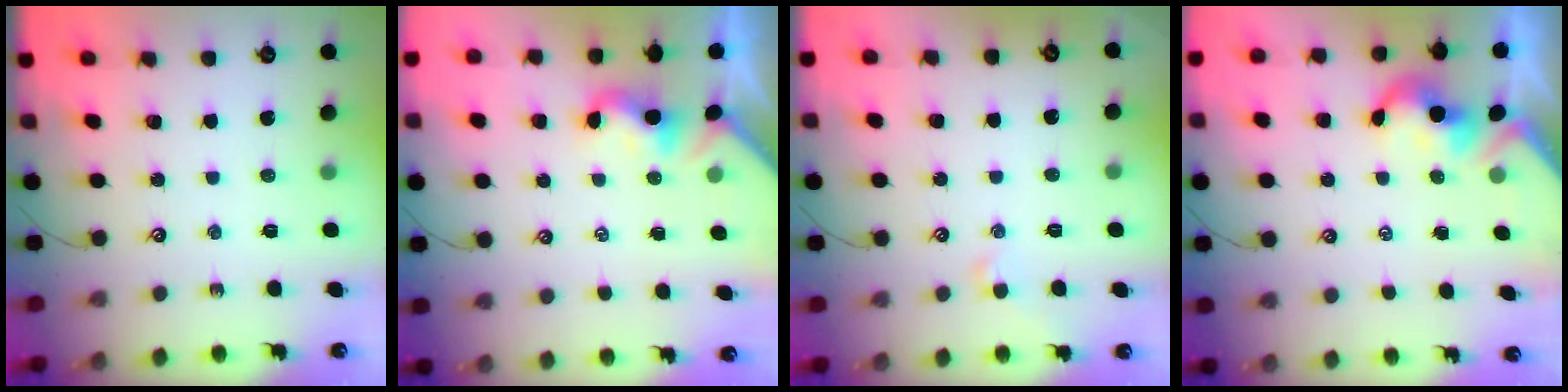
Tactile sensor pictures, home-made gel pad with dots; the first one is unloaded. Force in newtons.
{"total": 1.9, "press": 1.8, "slide": 0.5}
{"total": 0.6, "press": 0.3, "slide": 0.5}
{"total": 2.0, "press": 2.0, "slide": 0.3}